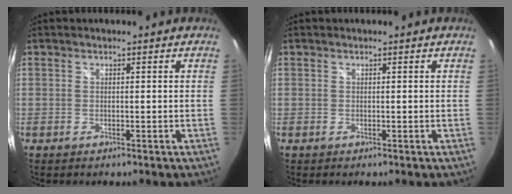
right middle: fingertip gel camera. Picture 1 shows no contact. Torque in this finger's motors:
{"motor_torque": [0.02, -0.02, 0.00, 0.01]}